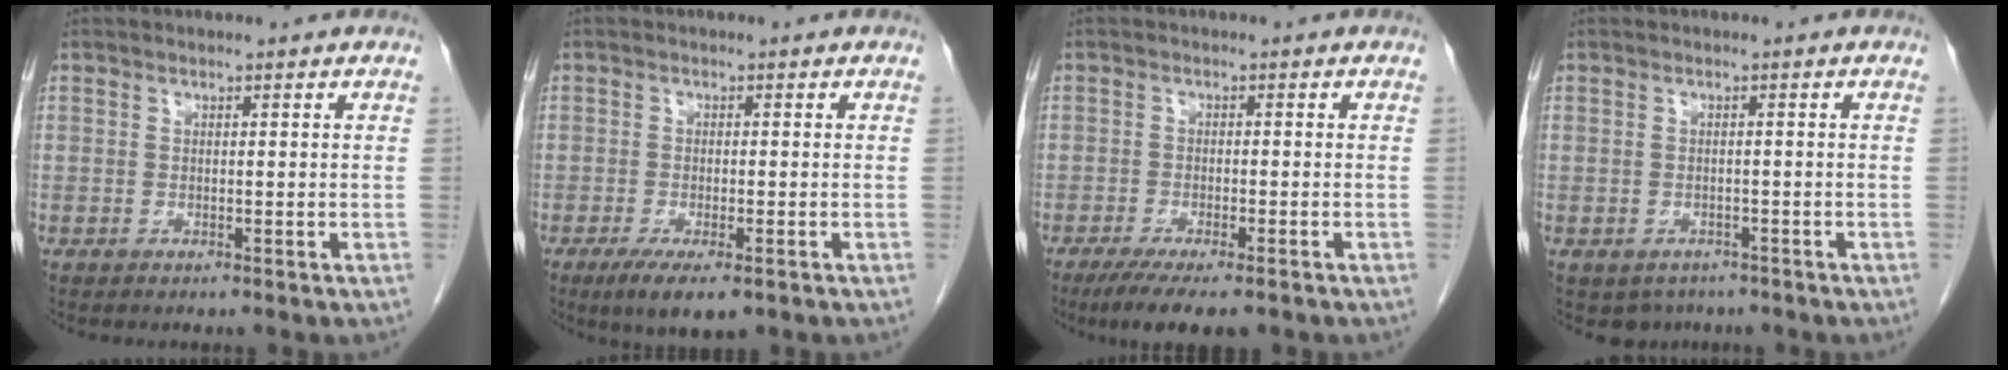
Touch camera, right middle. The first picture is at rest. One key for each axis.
{"total": 6.2, "fx": -3.8, "fy": 1.7, "fz": 4.6, "tx": -0.075, "ty": -0.016, "tz": -0.057}
{"total": 8.5, "fx": -6.4, "fy": 1.7, "fz": 5.4, "tx": -0.080, "ty": -0.018, "tz": -0.096}
{"total": 3.3, "fx": -2.4, "fy": 2.1, "fz": 0.6, "tx": -0.006, "ty": 0.003, "tz": -0.030}